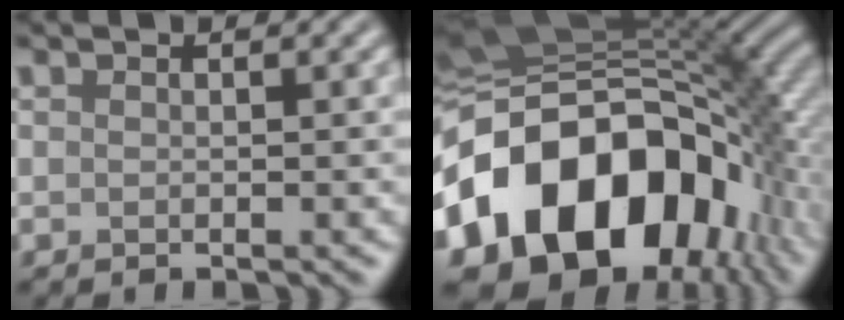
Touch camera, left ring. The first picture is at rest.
{"total": 19.3, "force": [-4.8, 13.1, 13.3], "torque": [-0.258, -0.006, -0.087]}